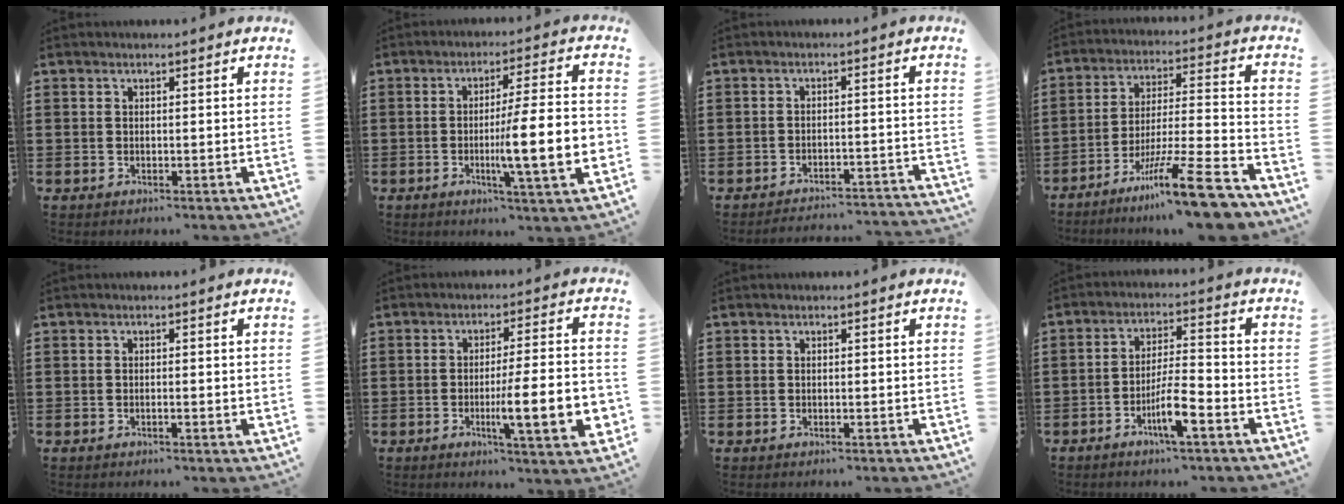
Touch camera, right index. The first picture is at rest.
{"total": 12.2, "force": [-2.5, 1.3, 11.9], "torque": [-0.189, -0.013, -0.048]}
{"total": 3.0, "force": [-3.0, 0.0, 0.4], "torque": [-0.011, -0.001, -0.064]}
{"total": 15.1, "force": [-11.1, 1.0, 10.2], "torque": [-0.154, 0.033, -0.194]}
{"total": 0.8, "force": [-0.3, 0.0, 0.8], "torque": [-0.014, -0.004, -0.005]}
{"total": 12.0, "force": [-2.8, 1.9, 11.5], "torque": [-0.184, -0.015, -0.052]}
{"total": 0.0}
{"total": 6.3, "force": [-3.4, 1.1, 5.1], "torque": [-0.106, -0.005, -0.067]}